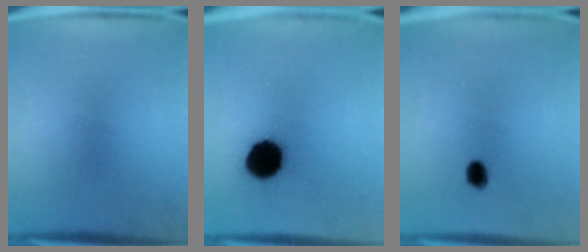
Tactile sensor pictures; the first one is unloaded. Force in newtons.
{"total": 13.6}
{"total": 2.4}